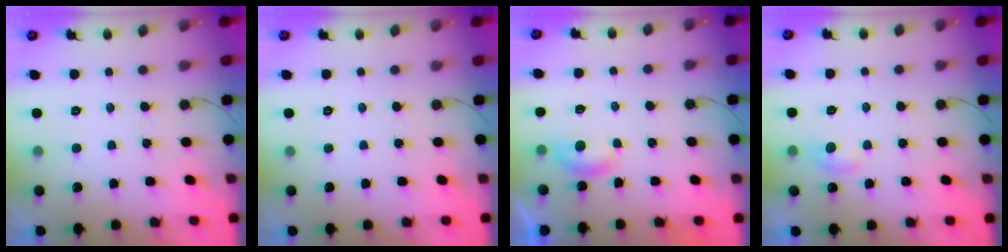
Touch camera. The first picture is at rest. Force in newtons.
{"total": 0.0}
{"total": 4.0, "press": 3.9, "slide": 0.5}
{"total": 5.4, "press": 5.4, "slide": 0.6}